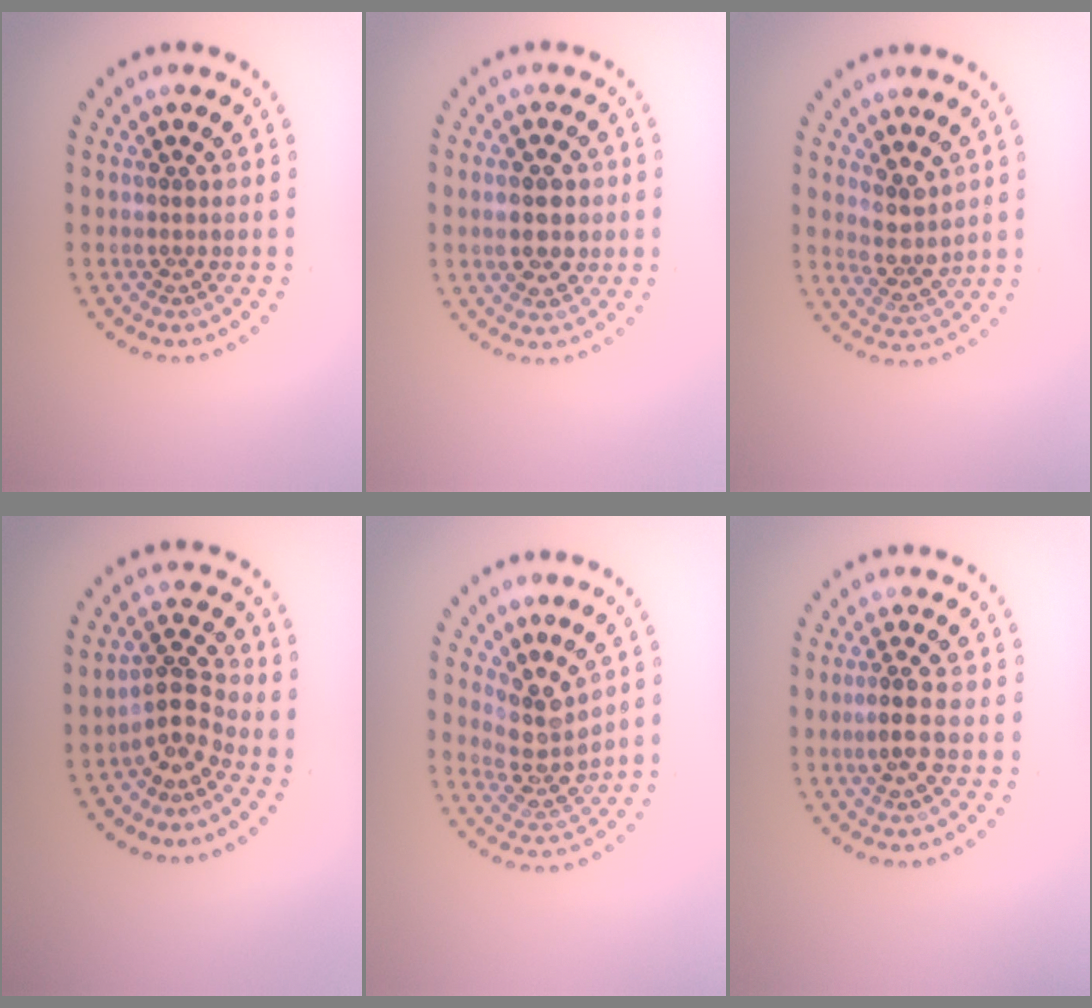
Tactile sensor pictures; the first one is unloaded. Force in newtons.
{"total": 2.9, "press": 2.9, "slide": 0.2}
{"total": 3.0, "press": 2.4, "slide": 1.8}
{"total": 3.0, "press": 2.2, "slide": 2.1}
{"total": 3.7, "press": 2.7, "slide": 2.6}
{"total": 2.4, "press": 2.2, "slide": 0.9}